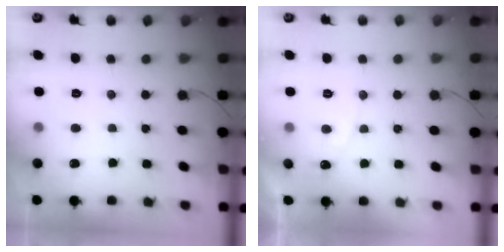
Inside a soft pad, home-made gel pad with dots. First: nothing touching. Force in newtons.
{"total": 4.5, "press": 4.5, "slide": 0.4}